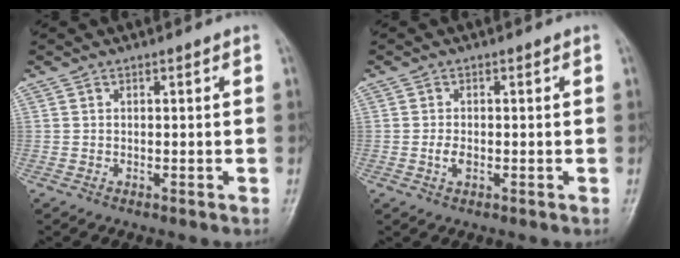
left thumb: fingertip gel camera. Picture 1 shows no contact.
{"total": 1.8, "force": [-0.2, 1.0, 1.5], "torque": [-0.028, -0.001, -0.005]}